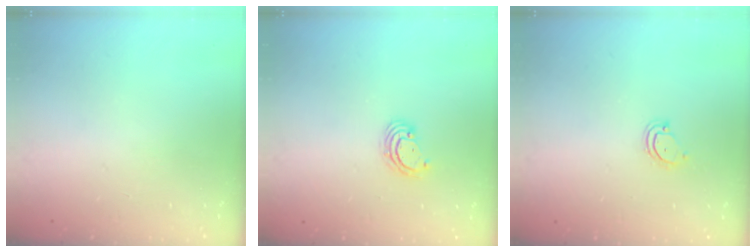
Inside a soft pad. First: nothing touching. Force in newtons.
{"total": 3.8, "press": 3.8, "slide": 0.2}
{"total": 3.8, "press": 3.8, "slide": 0.4}